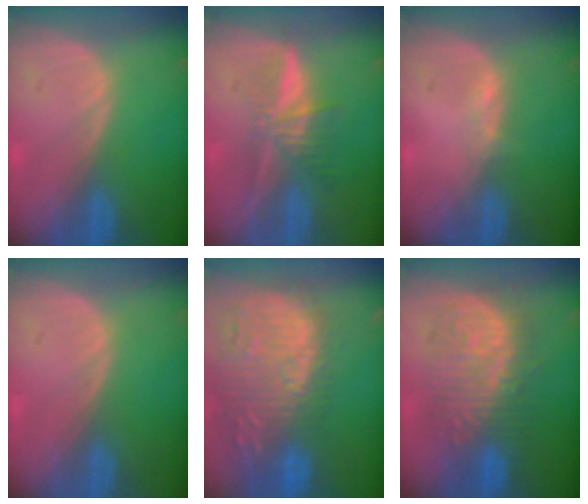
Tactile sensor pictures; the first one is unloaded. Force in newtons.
{"total": 5.5, "press": 5.2, "slide": 1.7}
{"total": 1.0, "press": 0.8, "slide": 0.5}
{"total": 0.0}
{"total": 15.5, "press": 13.1, "slide": 8.3}
{"total": 10.3, "press": 10.3, "slide": 0.5}